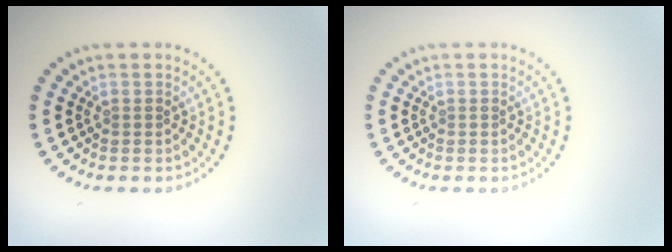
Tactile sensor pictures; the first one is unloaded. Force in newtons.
{"total": 0.0}